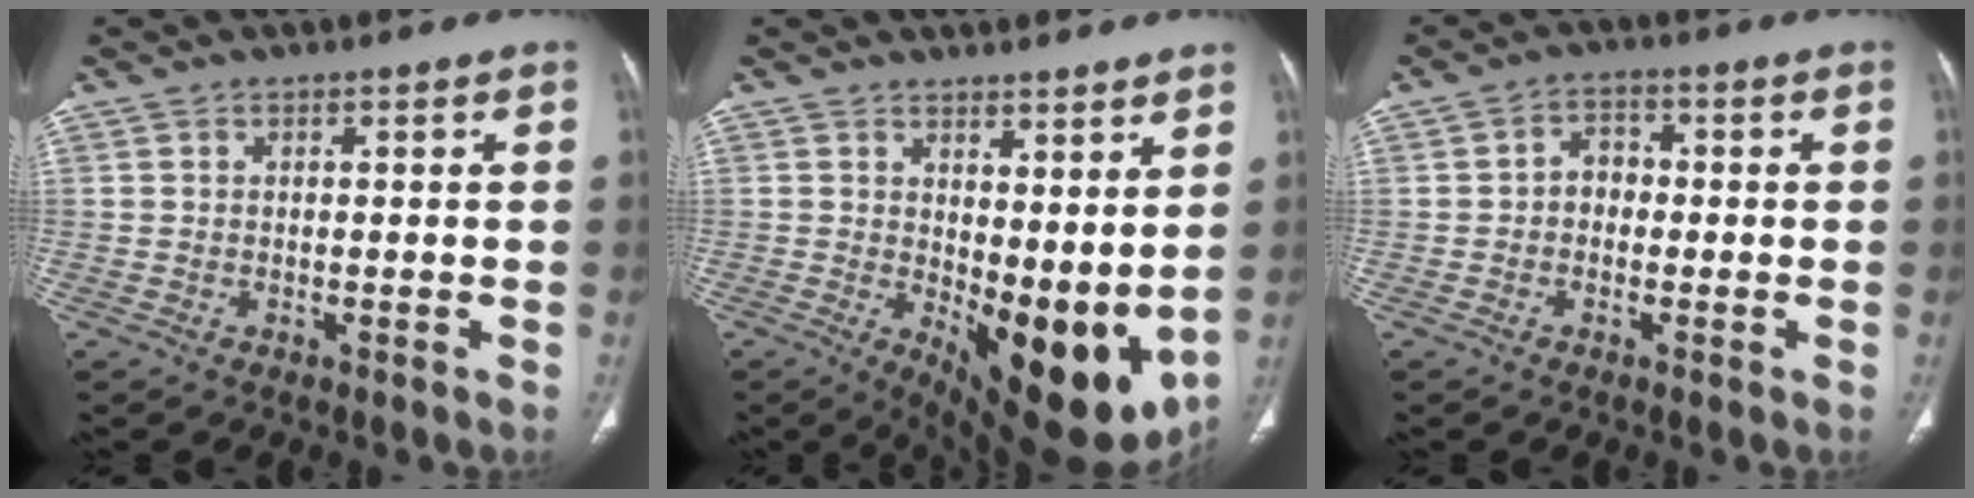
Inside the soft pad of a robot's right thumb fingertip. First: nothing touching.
{"total": 15.8, "force": [1.7, 7.1, 14.0], "torque": [-0.186, -0.045, 0.047]}
{"total": 3.6, "force": [-0.5, 3.0, 1.9], "torque": [-0.006, 0.017, -0.019]}